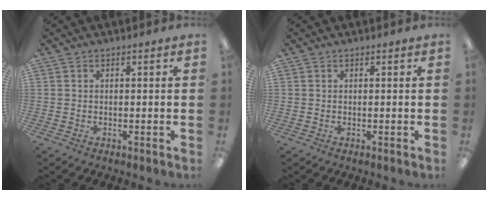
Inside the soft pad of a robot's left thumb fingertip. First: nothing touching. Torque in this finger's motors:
{"motor_torque": [-0.13, 0.13, -0.14, 0.11, 0.00]}